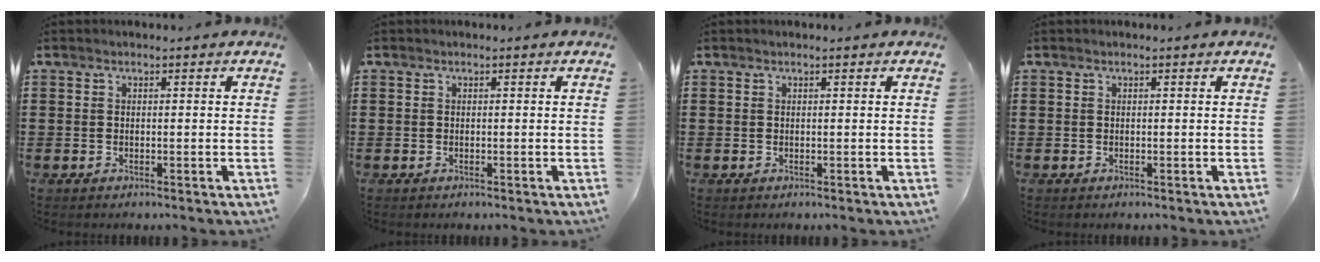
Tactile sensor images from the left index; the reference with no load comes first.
{"total": 0.0}
{"total": 0.0}
{"total": 0.0}